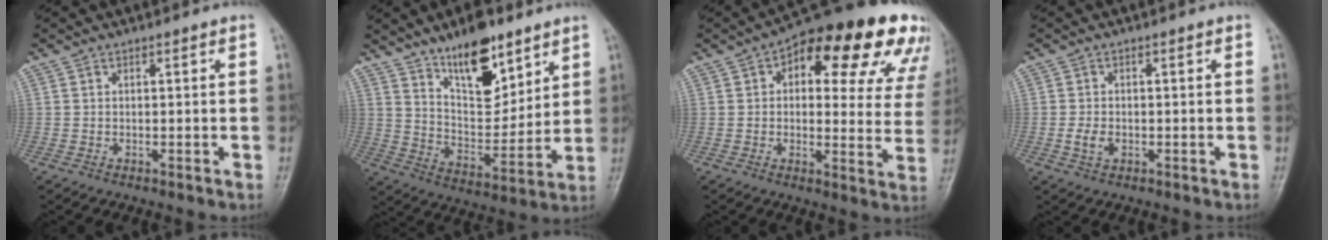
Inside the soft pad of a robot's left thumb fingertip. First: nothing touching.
{"total": 14.7, "force": [9.7, 6.3, 9.1], "torque": [-0.108, -0.068, 0.172]}
{"total": 23.2, "force": [11.2, 10.3, 17.6], "torque": [-0.194, 0.011, 0.137]}
{"total": 2.9, "force": [-0.8, 1.9, 2.0], "torque": [-0.038, 0.005, -0.014]}